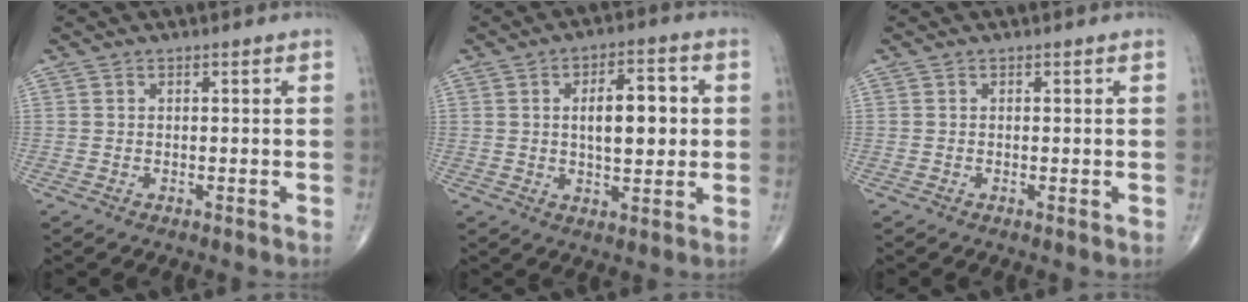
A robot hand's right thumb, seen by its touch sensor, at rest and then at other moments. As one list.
[{"total": 10.0, "force": [1.1, 4.5, 8.8], "torque": [-0.113, 0.004, 0.016]}, {"total": 0.6, "force": [-0.1, 0.1, 0.6], "torque": [-0.014, -0.003, -0.003]}]